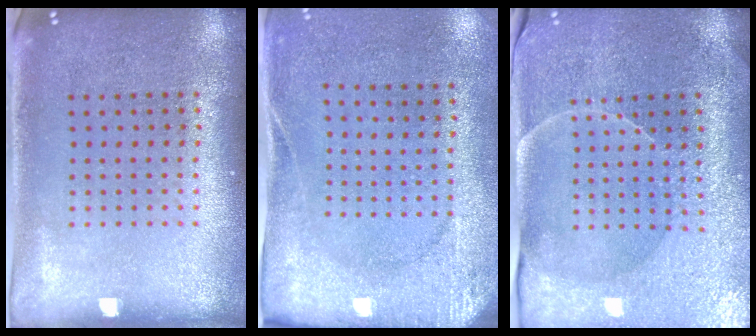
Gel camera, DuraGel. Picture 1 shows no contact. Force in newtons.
{"total": 2.7, "press": 2.1, "slide": 1.7}
{"total": 3.7, "press": 3.6, "slide": 1.0}